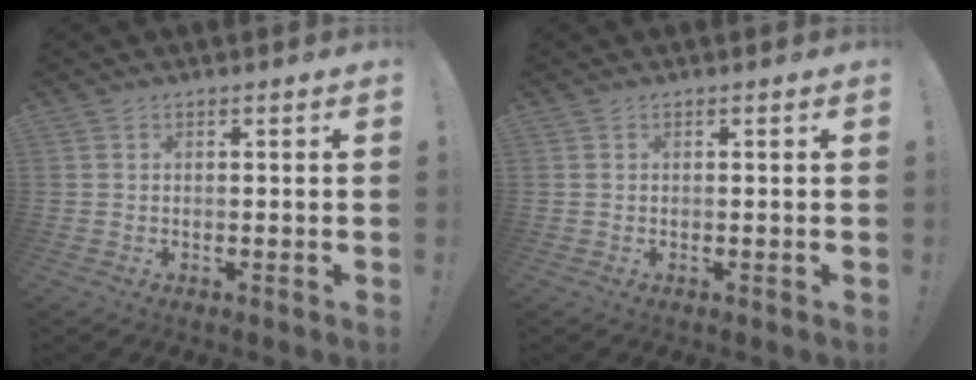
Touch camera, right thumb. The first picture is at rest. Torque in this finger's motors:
{"motor_torque": [-0.06, 0.06, -0.26, 0.26, 0.00]}